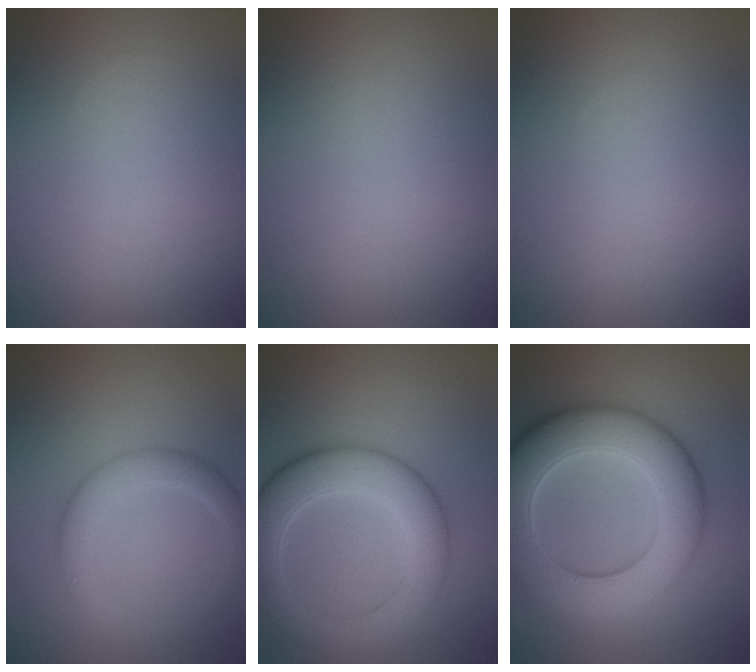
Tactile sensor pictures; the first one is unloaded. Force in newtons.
{"total": 0.0}
{"total": 0.0}
{"total": 3.1, "press": 3.1, "slide": 0.2}
{"total": 7.3, "press": 7.3, "slide": 0.2}
{"total": 10.8, "press": 10.8, "slide": 0.1}